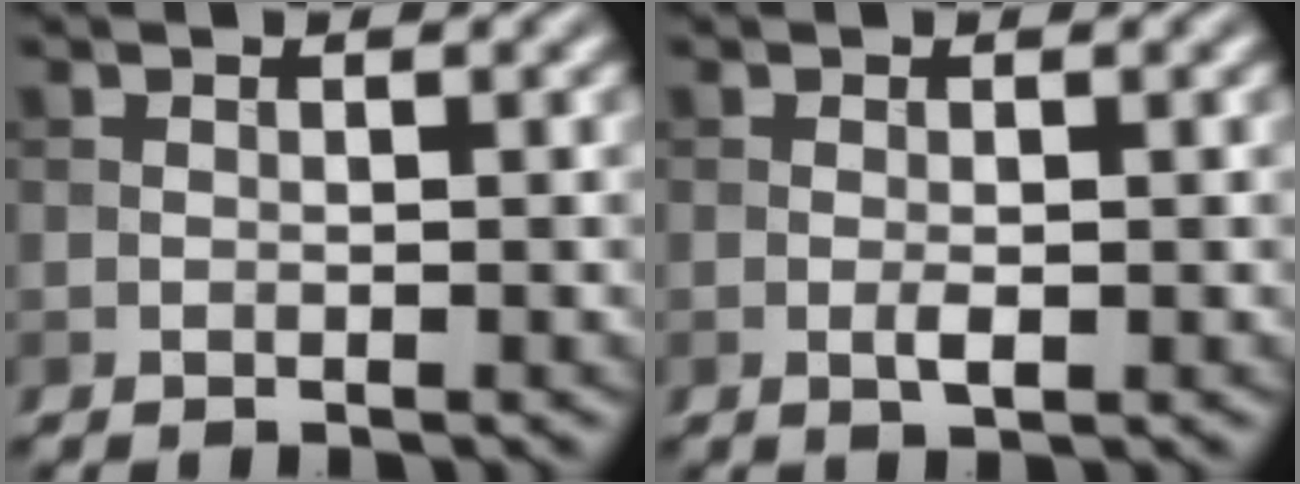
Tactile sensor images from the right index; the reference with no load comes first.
{"total": 1.2, "force": [-0.3, 0.3, 1.1], "torque": [-0.023, -0.003, -0.005]}